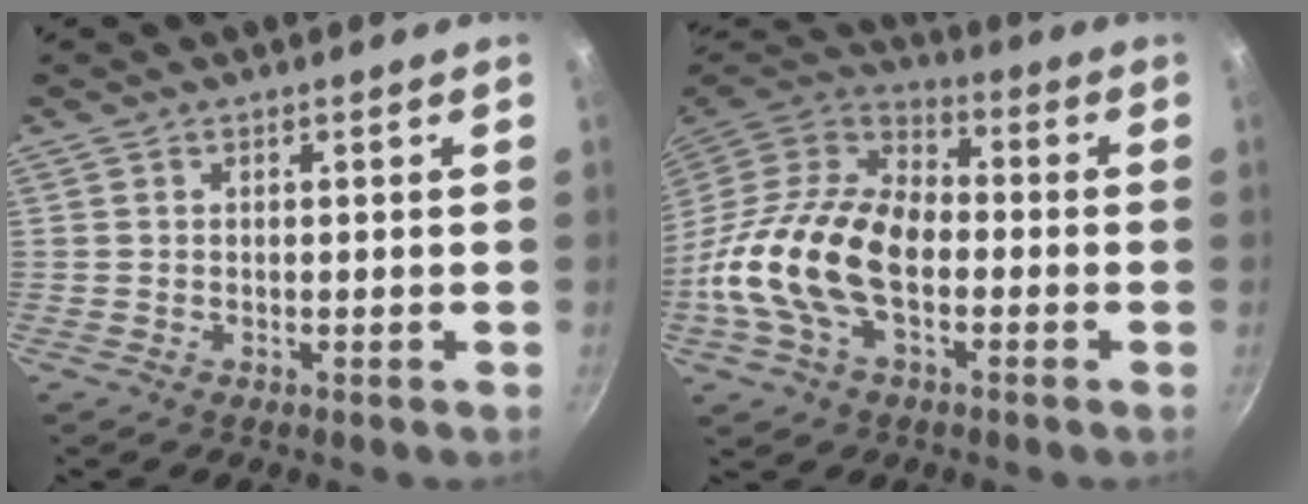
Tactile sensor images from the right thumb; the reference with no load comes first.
{"total": 20.9, "force": [-3.9, 12.7, 16.1], "torque": [-0.286, 0.032, -0.090]}